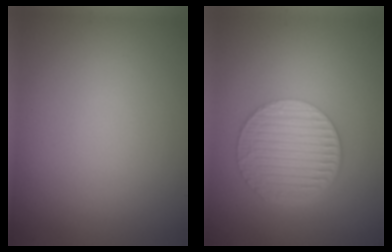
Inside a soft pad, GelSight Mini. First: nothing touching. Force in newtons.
{"total": 6.1, "press": 4.1, "slide": 4.5}